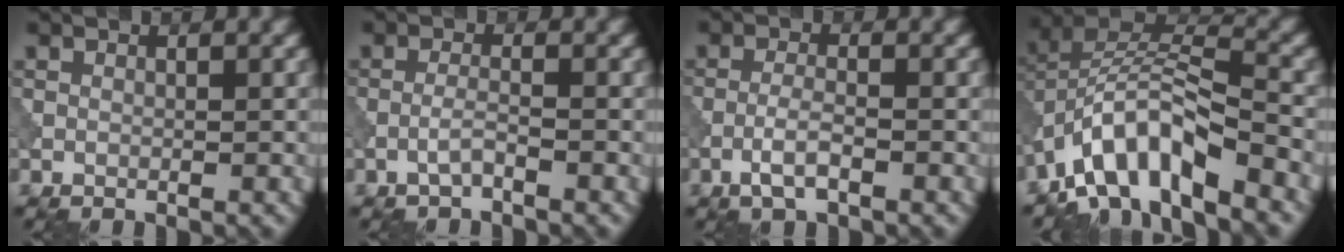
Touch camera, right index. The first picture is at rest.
{"total": 1.4, "force": [-0.9, 0.2, 1.1], "torque": [-0.021, 0.007, -0.023]}
{"total": 2.4, "force": [-1.3, 0.6, 2.0], "torque": [-0.042, 0.005, -0.030]}
{"total": 9.2, "force": [-5.7, 3.2, 6.5], "torque": [-0.110, 0.009, -0.116]}